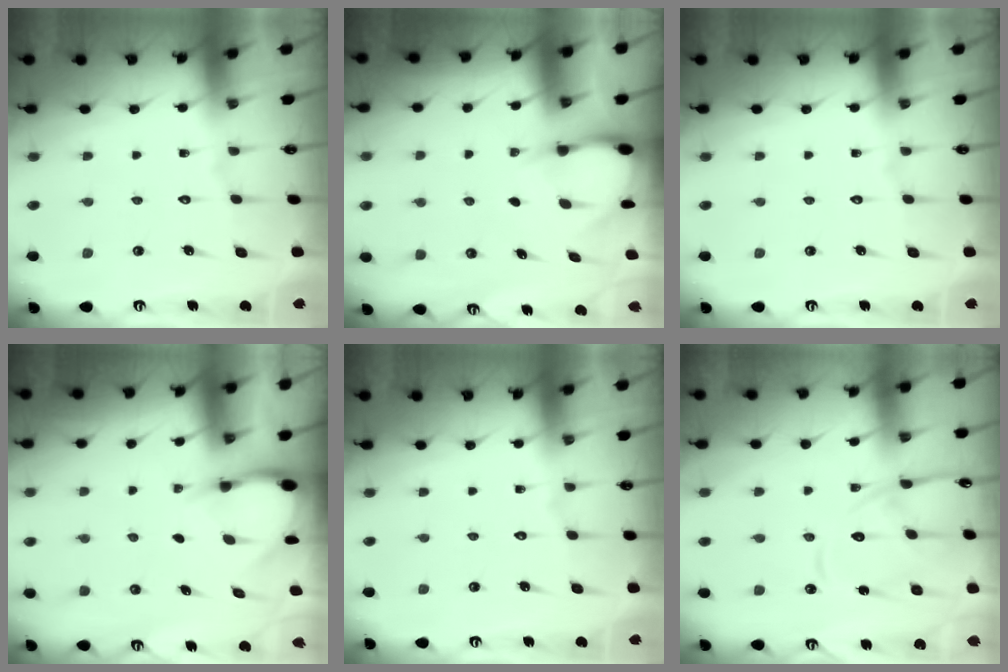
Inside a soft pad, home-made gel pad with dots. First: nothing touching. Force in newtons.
{"total": 2.9, "press": 2.9, "slide": 0.3}
{"total": 0.0}
{"total": 3.5, "press": 3.5, "slide": 0.2}
{"total": 0.0}
{"total": 12.5, "press": 12.5, "slide": 1.0}